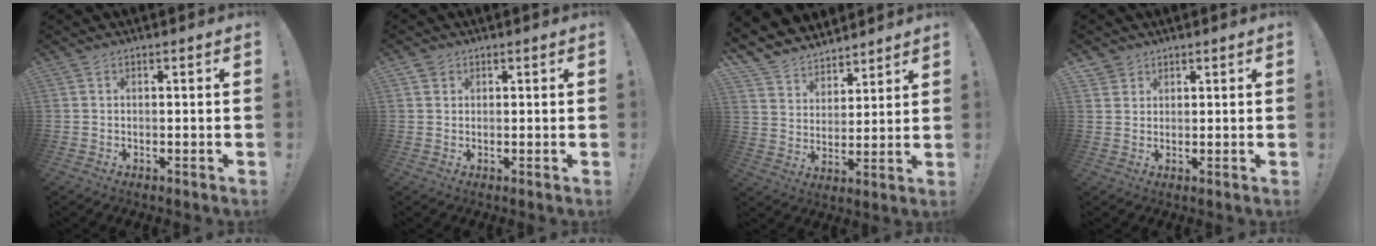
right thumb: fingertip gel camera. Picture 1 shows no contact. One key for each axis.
{"total": 1.6, "fx": 1.1, "fy": 1.3, "fz": 0.0, "tx": 0.004, "ty": -0.004, "tz": 0.019}
{"total": 8.1, "fx": 6.7, "fy": 4.6, "fz": 0.6, "tx": -0.025, "ty": -0.063, "tz": 0.134}
{"total": 2.7, "fx": 1.9, "fy": 1.9, "fz": 0.0, "tx": 0.009, "ty": -0.013, "tz": 0.033}